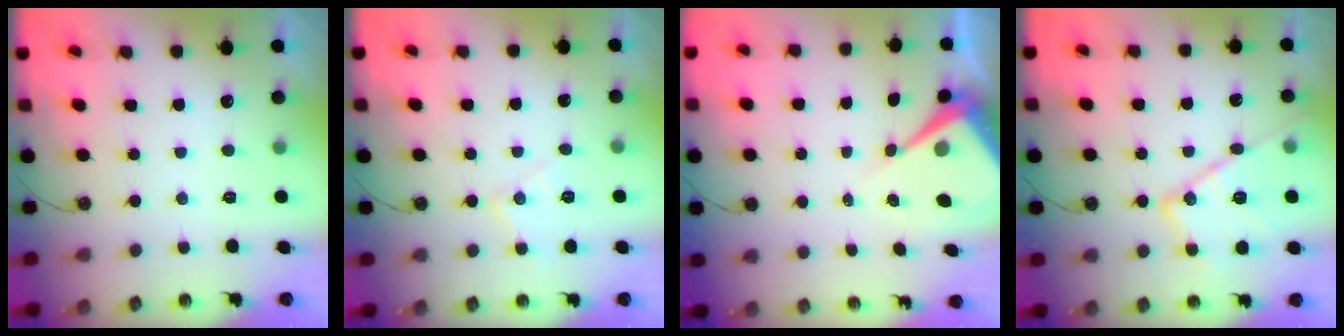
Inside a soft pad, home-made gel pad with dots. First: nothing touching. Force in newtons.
{"total": 7.4, "press": 7.4, "slide": 0.6}
{"total": 8.3, "press": 8.3, "slide": 0.6}
{"total": 15.9, "press": 15.9, "slide": 0.9}